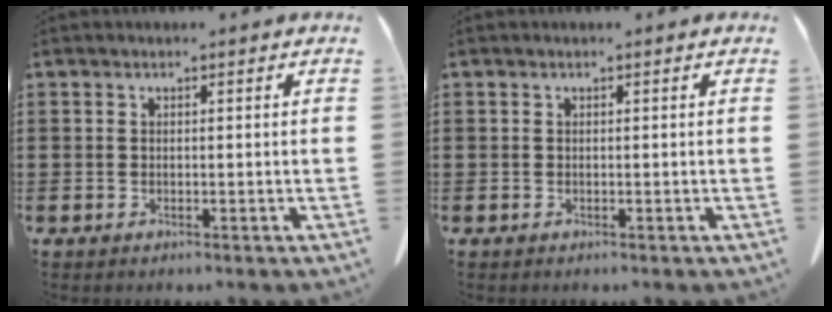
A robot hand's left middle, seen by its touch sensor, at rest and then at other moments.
{"total": 0.0}